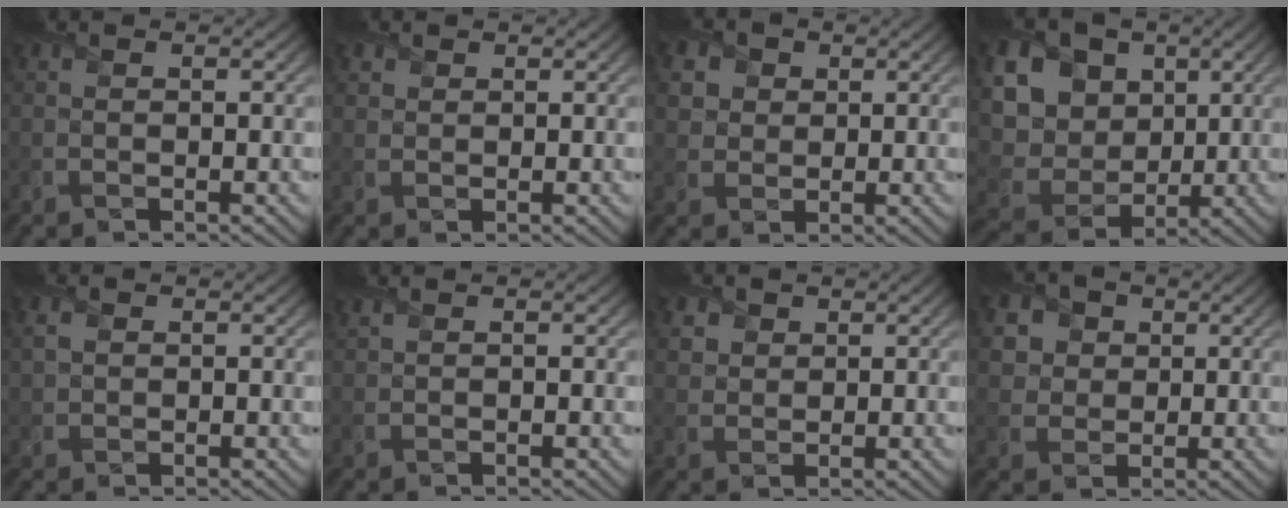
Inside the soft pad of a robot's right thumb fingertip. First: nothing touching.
{"total": 1.3, "force": [0.9, 1.0, 0.2], "torque": [-0.007, -0.002, 0.018]}
{"total": 4.9, "force": [2.1, 4.0, 1.8], "torque": [-0.077, -0.003, 0.037]}
{"total": 14.9, "force": [5.1, 11.9, 7.4], "torque": [-0.218, 0.013, 0.120]}
{"total": 2.0, "force": [0.8, 1.5, 1.2], "torque": [-0.032, 0.003, 0.015]}
{"total": 0.9, "force": [0.8, 0.1, 0.4], "torque": [-0.015, 0.006, 0.016]}
{"total": 3.1, "force": [1.7, 2.4, 1.0], "torque": [-0.041, -0.006, 0.039]}
{"total": 6.8, "force": [2.9, 5.5, 2.7], "torque": [-0.108, 0.008, 0.049]}